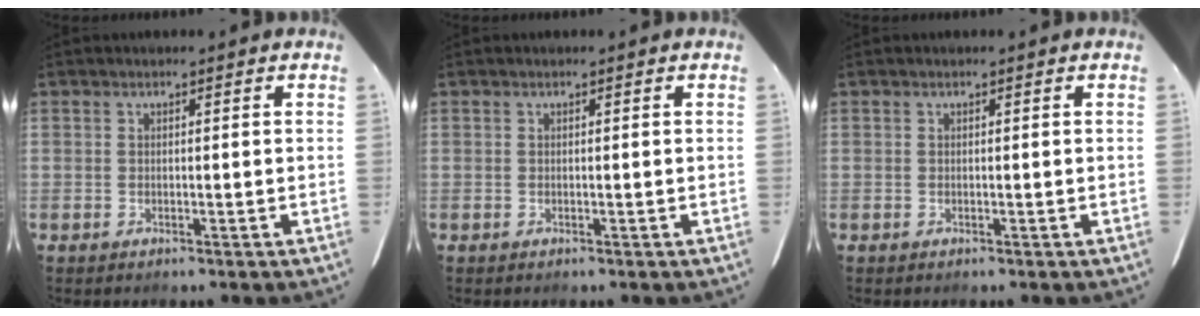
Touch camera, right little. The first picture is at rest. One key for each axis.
{"total": 0.0}
{"total": 0.0}